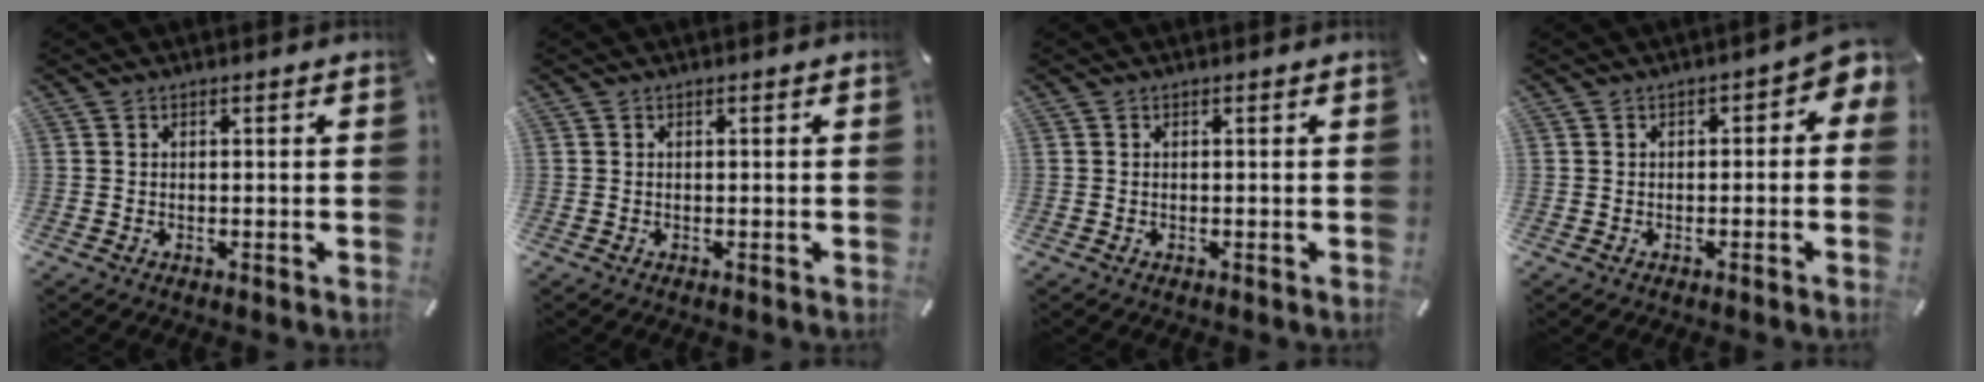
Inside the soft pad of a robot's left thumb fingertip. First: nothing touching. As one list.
[{"total": 0.0}, {"total": 0.0}, {"total": 3.1, "force": [-0.6, 1.9, 2.3], "torque": [-0.038, 0.010, -0.014]}]